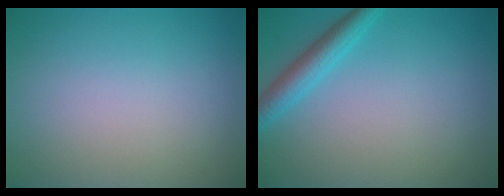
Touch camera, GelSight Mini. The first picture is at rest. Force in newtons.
{"total": 2.9, "press": 2.9, "slide": 0.1}